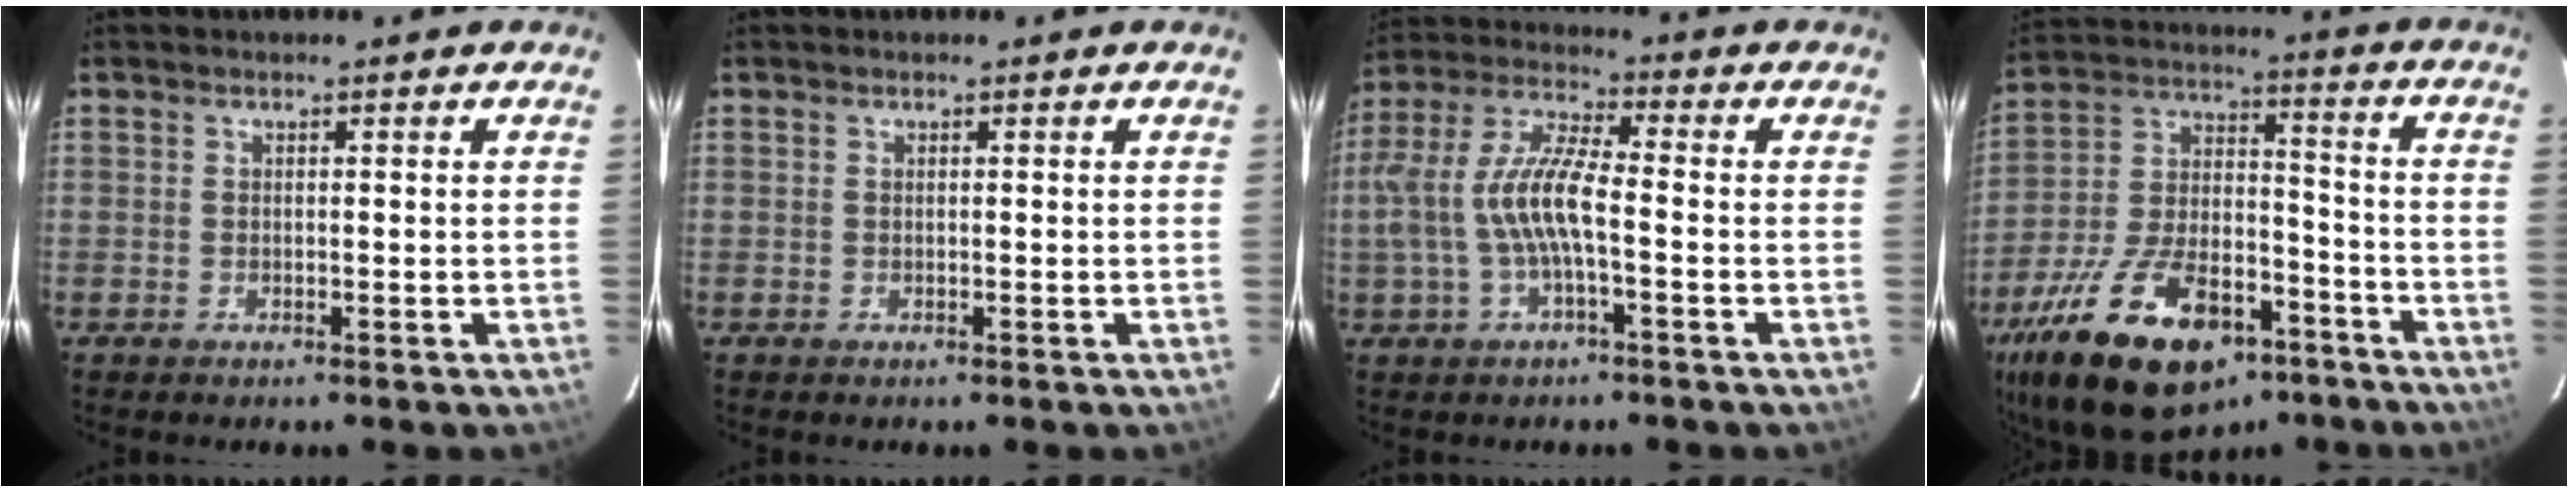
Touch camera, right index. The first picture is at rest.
{"total": 0.0}
{"total": 11.4, "force": [-2.0, 3.1, 10.8], "torque": [-0.227, 0.007, -0.035]}
{"total": 26.6, "force": [-16.2, 12.7, 16.8], "torque": [-0.330, -0.010, -0.255]}